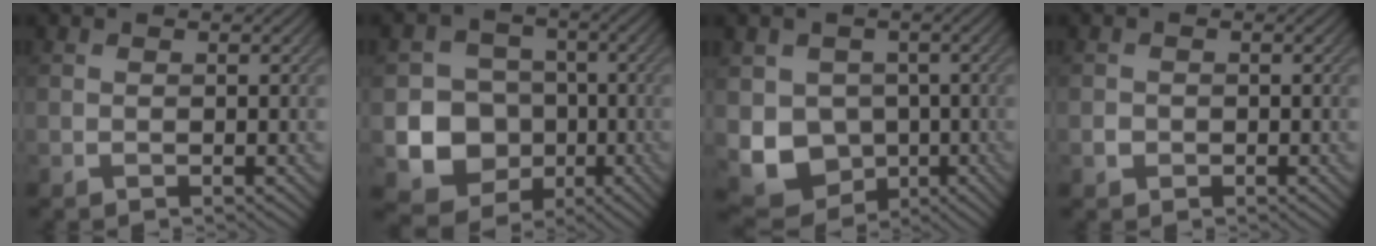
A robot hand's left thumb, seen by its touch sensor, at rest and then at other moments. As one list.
[{"total": 9.4, "force": [-2.4, 8.2, 3.8], "torque": [-0.087, -0.023, -0.067]}, {"total": 8.1, "force": [-1.4, 7.2, 3.5], "torque": [-0.084, -0.030, -0.033]}, {"total": 1.1, "force": [-0.4, 1.0, 0.3], "torque": [-0.001, -0.004, -0.011]}]